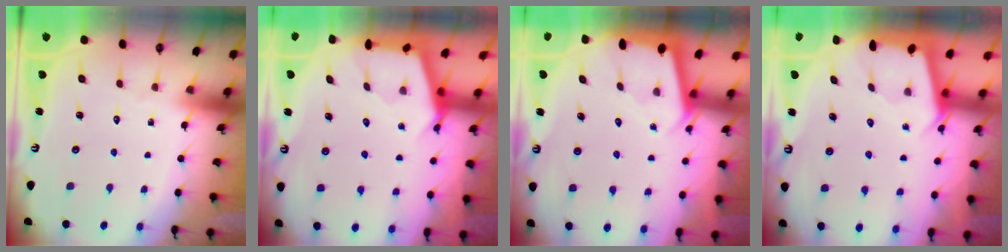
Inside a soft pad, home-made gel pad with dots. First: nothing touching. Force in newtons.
{"total": 2.7, "press": 2.6, "slide": 0.4}
{"total": 2.2, "press": 2.2, "slide": 0.1}
{"total": 2.1, "press": 2.1, "slide": 0.3}